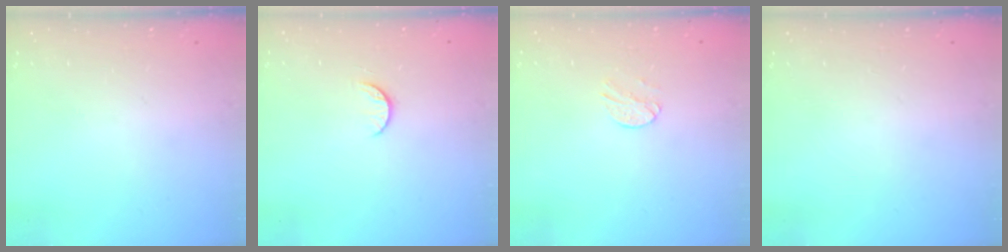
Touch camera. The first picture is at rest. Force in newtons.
{"total": 5.2, "press": 5.2, "slide": 0.6}
{"total": 5.8, "press": 5.8, "slide": 0.4}
{"total": 0.0}